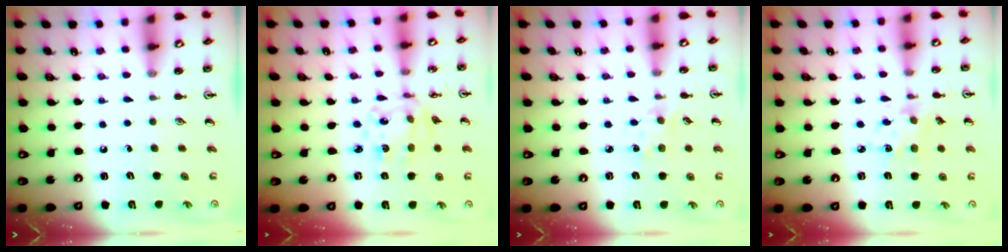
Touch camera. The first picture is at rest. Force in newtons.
{"total": 7.3, "press": 6.9, "slide": 2.5}
{"total": 2.8, "press": 2.8, "slide": 0.5}
{"total": 5.3, "press": 5.3, "slide": 0.3}